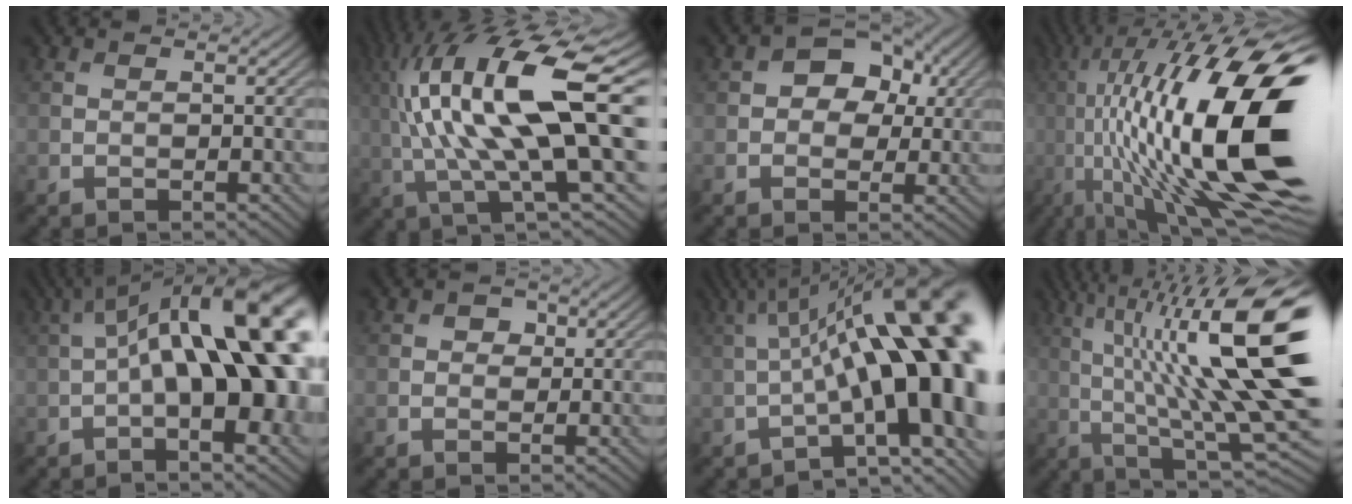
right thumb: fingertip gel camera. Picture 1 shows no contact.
{"total": 18.2, "force": [3.4, 5.6, 17.0], "torque": [-0.333, 0.023, 0.069]}
{"total": 5.6, "force": [1.3, 4.4, 3.2], "torque": [-0.039, 0.002, 0.008]}
{"total": 21.7, "force": [0.2, 7.0, 20.6], "torque": [-0.368, 0.019, 0.011]}
{"total": 19.5, "force": [1.4, 7.3, 18.0], "torque": [-0.261, 0.045, 0.015]}
{"total": 1.4, "force": [0.6, 1.3, 0.2], "torque": [-0.002, -0.003, 0.006]}
{"total": 18.7, "force": [-0.8, 5.0, 18.0], "torque": [-0.233, 0.026, -0.006]}
{"total": 18.3, "force": [4.0, 4.8, 17.2], "torque": [-0.292, 0.023, 0.087]}